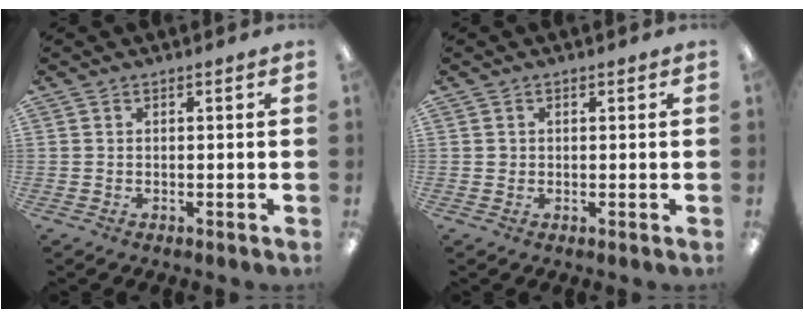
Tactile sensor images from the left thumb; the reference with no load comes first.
{"total": 0.9, "force": [0.2, 0.9, 0.0], "torque": [0.000, 0.006, 0.002]}